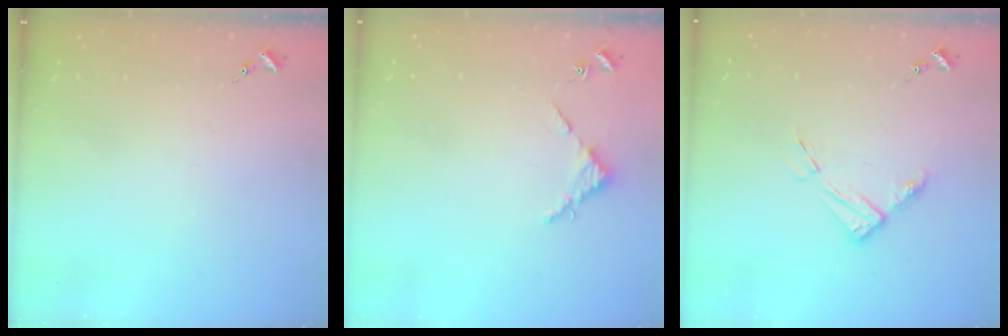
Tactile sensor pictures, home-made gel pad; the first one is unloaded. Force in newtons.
{"total": 2.7, "press": 2.7, "slide": 0.3}
{"total": 8.7, "press": 8.6, "slide": 0.9}